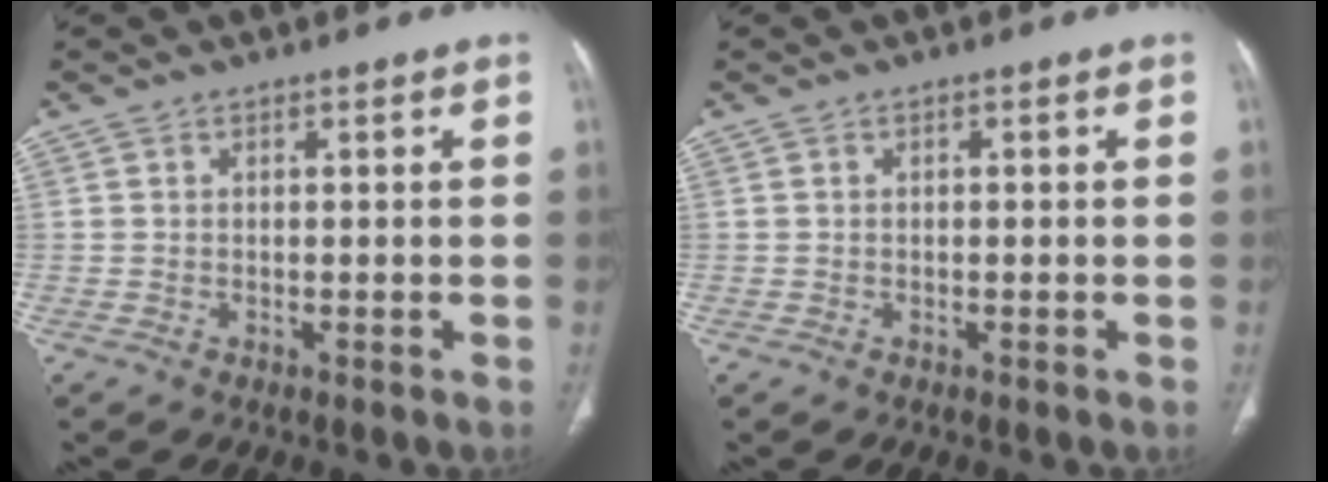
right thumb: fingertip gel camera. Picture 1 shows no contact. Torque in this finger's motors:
{"motor_torque": [-0.01, -0.16, -0.51, 0.32, 0.00]}